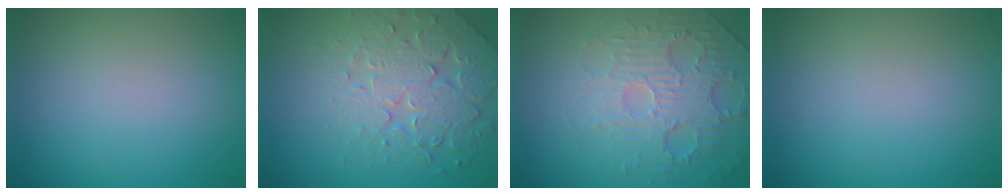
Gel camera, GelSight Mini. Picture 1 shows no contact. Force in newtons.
{"total": 4.5, "press": 4.4, "slide": 0.9}
{"total": 5.0, "press": 3.7, "slide": 3.3}
{"total": 0.0}